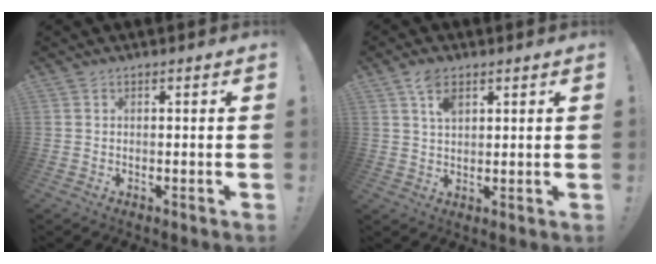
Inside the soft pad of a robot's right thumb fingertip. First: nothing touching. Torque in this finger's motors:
{"motor_torque": [0.43, 1.37, 0.24, 0.03, 0.00]}